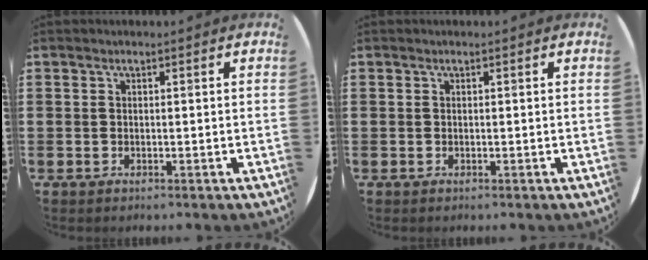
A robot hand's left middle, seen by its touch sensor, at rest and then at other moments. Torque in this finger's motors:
{"motor_torque": [0.00, 0.00, 0.00, 0.00]}